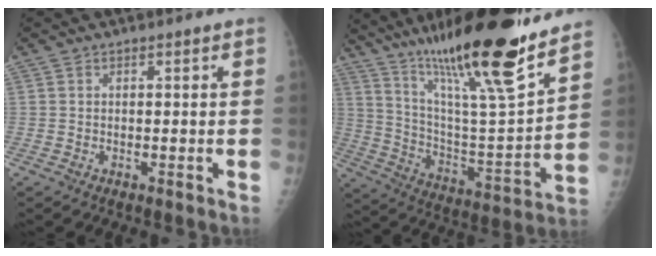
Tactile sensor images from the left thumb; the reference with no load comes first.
{"total": 27.6, "force": [20.0, 3.8, 18.7], "torque": [-0.288, -0.077, 0.340]}